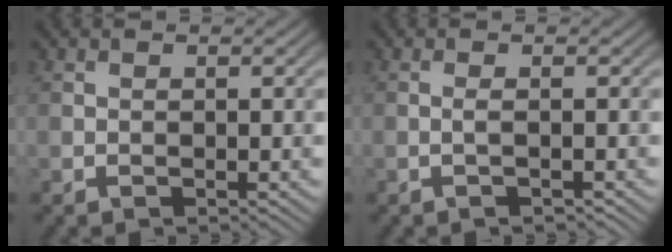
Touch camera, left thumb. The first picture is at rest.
{"total": 1.1, "force": [-0.4, 0.1, 1.1], "torque": [-0.018, 0.004, -0.012]}